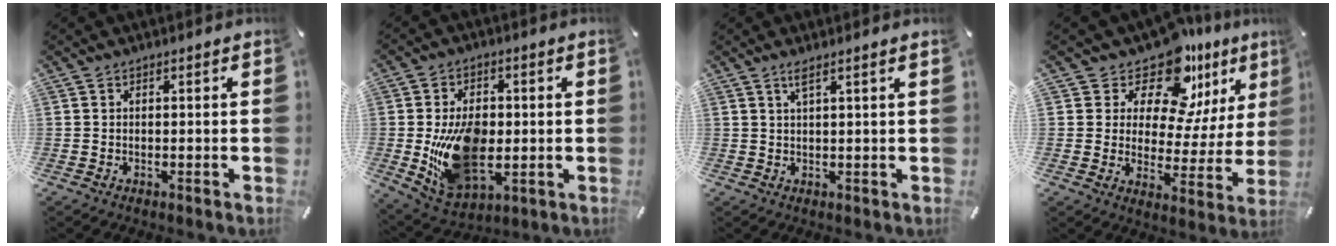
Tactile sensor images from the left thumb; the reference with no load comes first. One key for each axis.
{"total": 16.1, "fx": -1.2, "fy": 10.9, "fz": 11.8, "tx": -0.232, "ty": -0.004, "tz": -0.018}
{"total": 2.4, "fx": 1.5, "fy": -0.2, "fz": 1.9, "tx": -0.040, "ty": -0.003, "tz": 0.026}
{"total": 15.5, "fx": 12.4, "fy": 6.9, "fz": 6.2, "tx": -0.102, "ty": -0.116, "tz": 0.214}